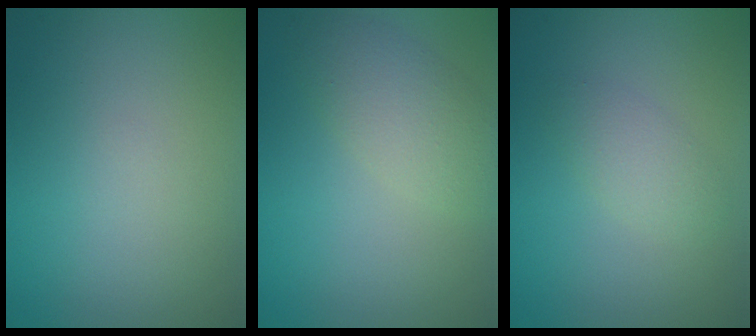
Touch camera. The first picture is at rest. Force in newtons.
{"total": 3.2, "press": 3.2, "slide": 0.2}
{"total": 1.8, "press": 1.8, "slide": 0.1}